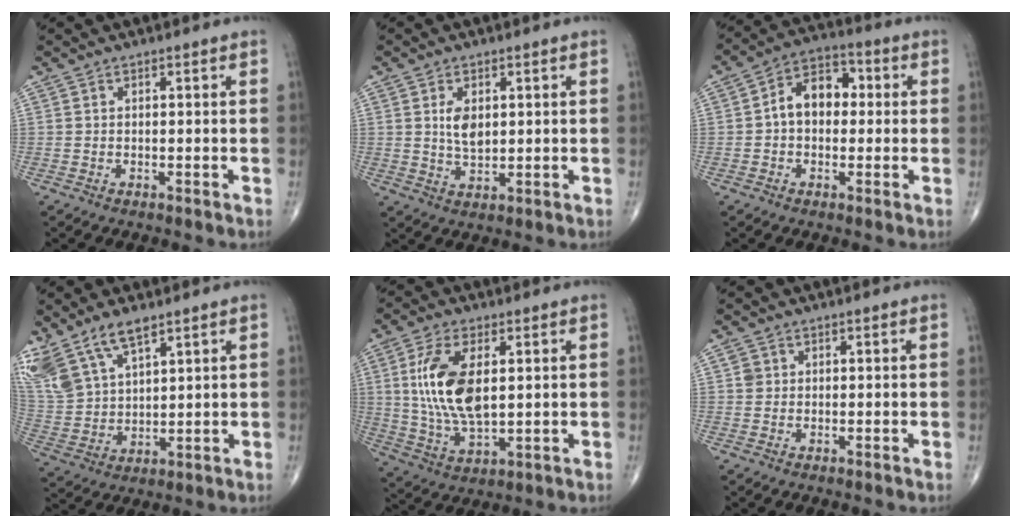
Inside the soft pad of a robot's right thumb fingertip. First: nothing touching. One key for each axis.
{"total": 5.0, "fx": 1.2, "fy": 2.8, "fz": 3.9, "tx": -0.062, "ty": -0.011, "tz": 0.027}
{"total": 9.2, "fx": 0.5, "fy": 6.4, "fz": 6.6, "tx": -0.084, "ty": 0.029, "tz": -0.004}
{"total": 14.1, "fx": 9.3, "fy": 6.4, "fz": 8.4, "tx": -0.172, "ty": -0.025, "tz": 0.197}
{"total": 14.0, "fx": 2.6, "fy": 6.8, "fz": 12.0, "tx": -0.241, "ty": -0.013, "tz": 0.058}
{"total": 1.6, "fx": 0.4, "fy": 1.5, "fz": 0.4, "tx": 0.000, "ty": 0.000, "tz": 0.004}